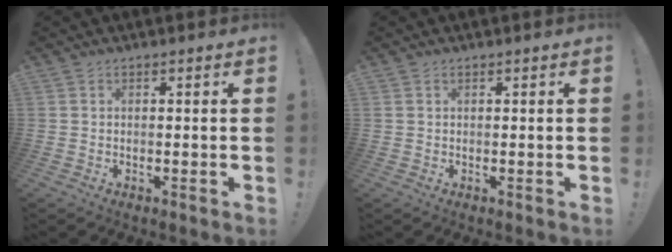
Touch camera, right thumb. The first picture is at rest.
{"total": 0.5, "force": [0.3, 0.2, 0.3], "torque": [-0.008, 0.003, 0.006]}